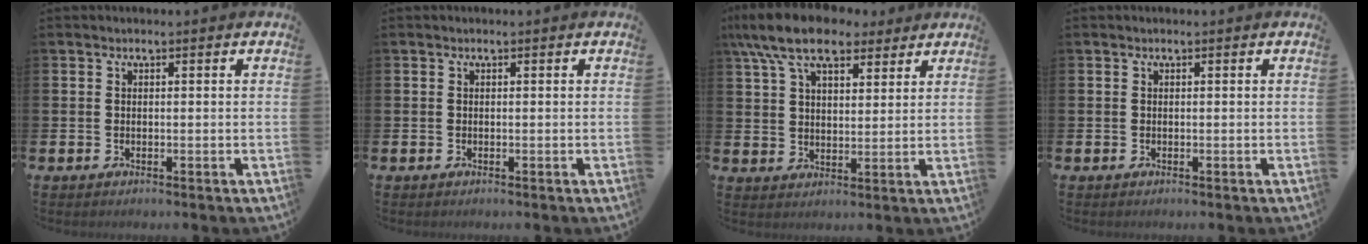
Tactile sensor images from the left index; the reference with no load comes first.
{"total": 0.0}
{"total": 9.7, "force": [8.0, 3.7, 4.0], "torque": [-0.093, -0.022, 0.146]}
{"total": 0.0}